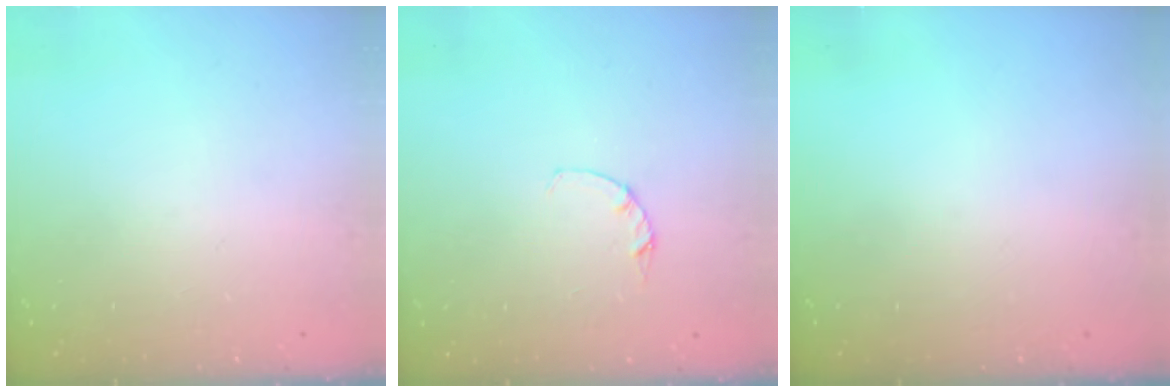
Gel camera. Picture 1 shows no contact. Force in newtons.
{"total": 1.2, "press": 1.1, "slide": 0.3}
{"total": 0.0}